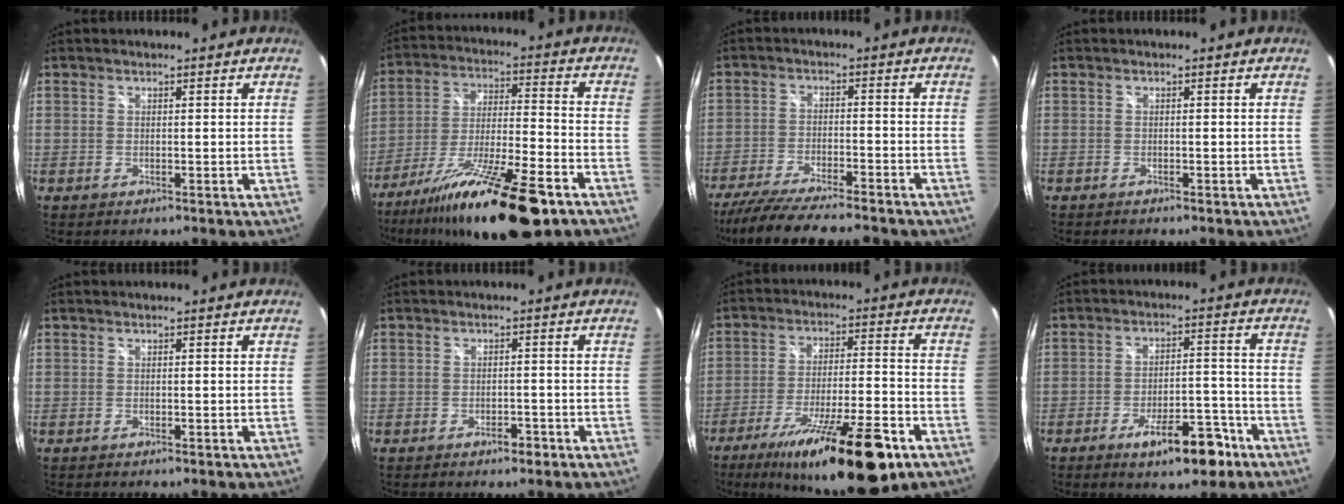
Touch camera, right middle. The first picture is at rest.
{"total": 21.7, "force": [-15.1, 3.8, 15.2], "torque": [-0.278, -0.035, -0.251]}
{"total": 17.4, "force": [-14.8, 3.1, 8.6], "torque": [-0.170, -0.035, -0.232]}
{"total": 0.6, "force": [-0.6, 0.1, 0.2], "torque": [-0.006, -0.003, -0.012]}
{"total": 0.0}
{"total": 2.0, "force": [-1.4, 0.9, 1.1], "torque": [-0.022, 0.000, -0.020]}
{"total": 20.5, "force": [-13.1, 4.1, 15.3], "torque": [-0.260, -0.026, -0.204]}
{"total": 10.0, "force": [-6.2, 3.5, 7.0], "torque": [-0.115, 0.007, -0.084]}